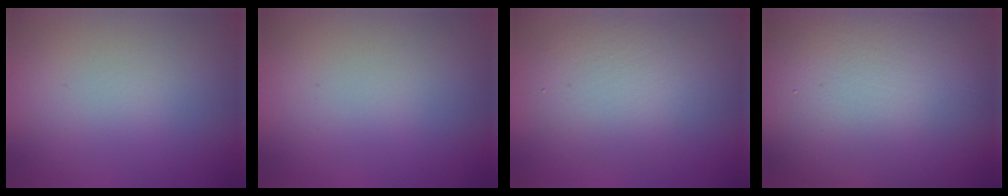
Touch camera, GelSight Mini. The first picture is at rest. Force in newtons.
{"total": 0.0}
{"total": 4.4, "press": 4.4, "slide": 0.3}
{"total": 17.1, "press": 17.0, "slide": 1.4}